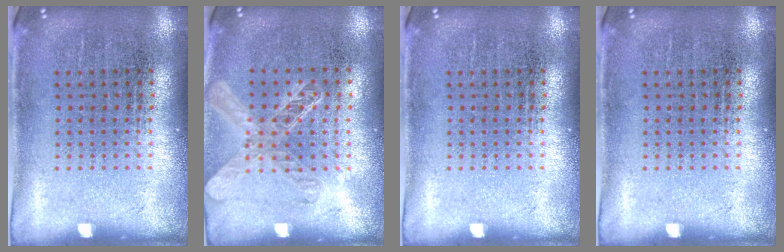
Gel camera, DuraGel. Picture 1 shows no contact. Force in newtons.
{"total": 1.3, "press": 1.2, "slide": 0.5}
{"total": 0.0}
{"total": 0.0}